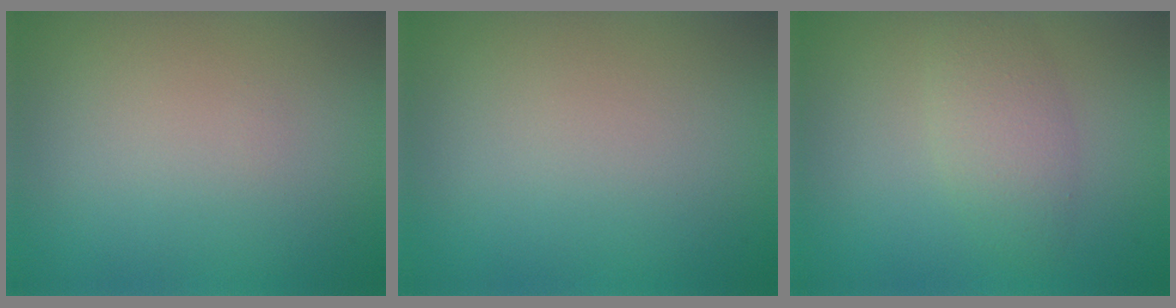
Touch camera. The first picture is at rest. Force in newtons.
{"total": 0.0}
{"total": 2.9, "press": 2.9, "slide": 0.1}